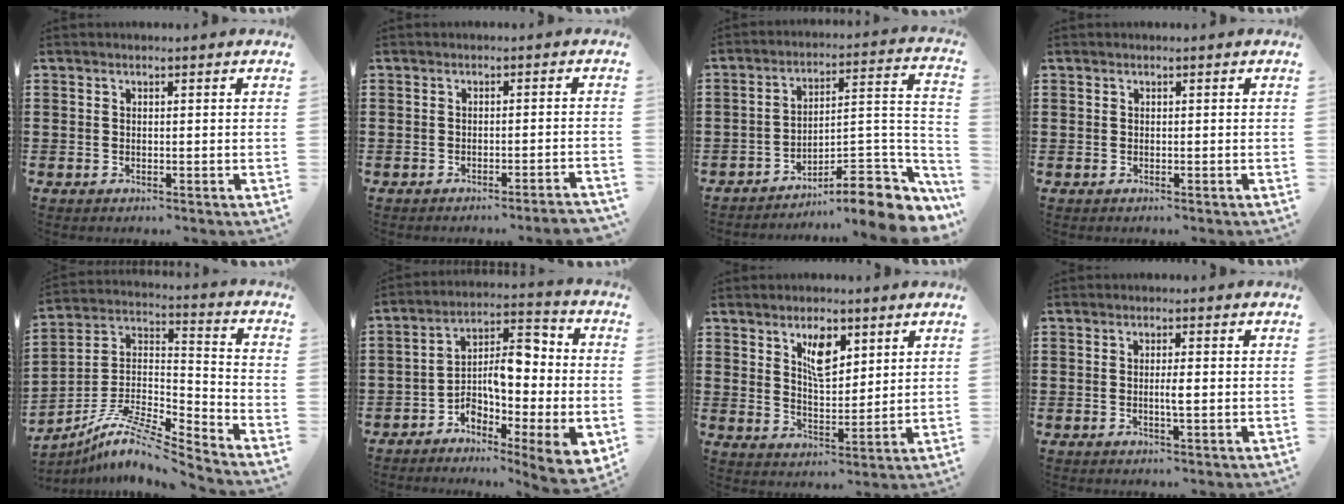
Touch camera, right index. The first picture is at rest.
{"total": 1.8, "force": [-1.5, -0.3, 0.9], "torque": [-0.015, -0.001, -0.030]}
{"total": 8.9, "force": [-6.9, 2.0, 5.3], "torque": [-0.057, 0.002, -0.133]}
{"total": 0.0}
{"total": 9.0, "force": [-7.6, 1.4, 4.8], "torque": [-0.103, 0.001, -0.156]}
{"total": 9.9, "force": [-3.6, 3.6, 8.5], "torque": [-0.145, -0.012, -0.071]}
{"total": 6.3, "force": [3.5, 2.8, 4.4], "torque": [-0.081, 0.001, 0.057]}
{"total": 2.0, "force": [-0.3, 0.2, 2.0], "torque": [-0.038, -0.002, -0.005]}